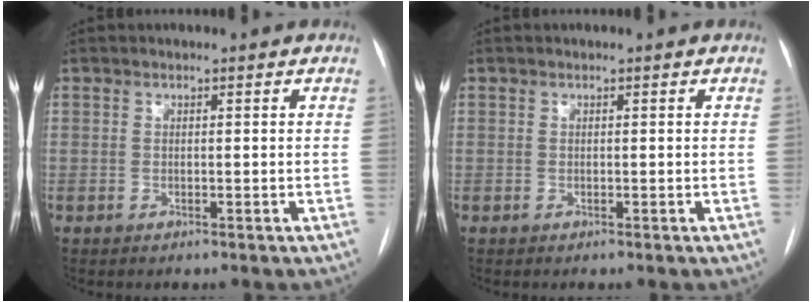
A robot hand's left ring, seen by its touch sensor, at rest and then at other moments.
{"total": 0.0}